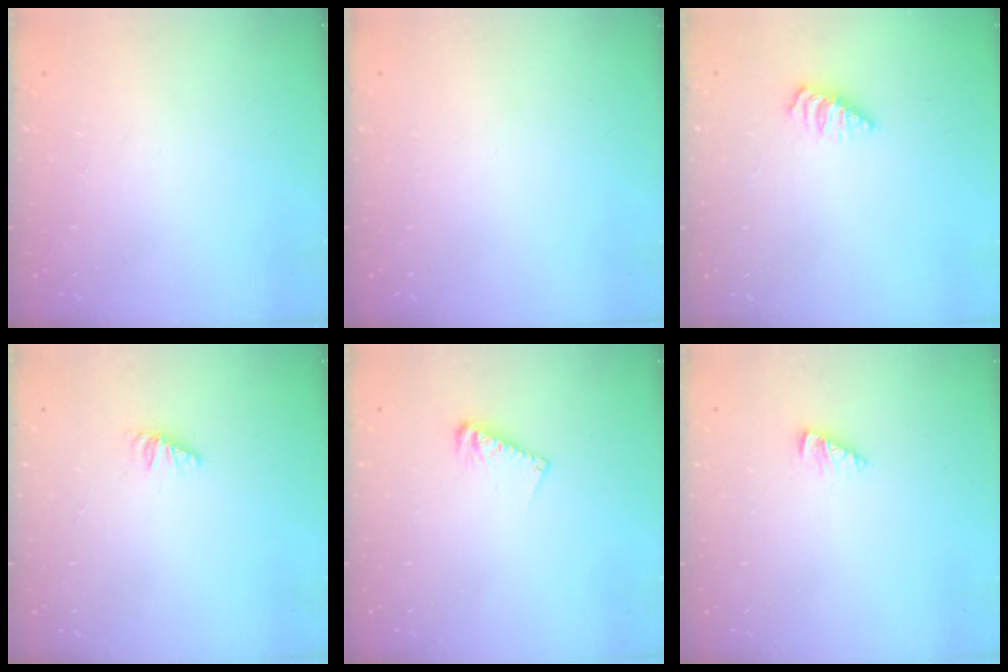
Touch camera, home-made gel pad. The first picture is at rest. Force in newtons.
{"total": 0.0}
{"total": 2.5, "press": 2.5, "slide": 0.3}
{"total": 1.3, "press": 1.2, "slide": 0.2}
{"total": 5.6, "press": 5.6, "slide": 0.2}
{"total": 3.6, "press": 3.6, "slide": 0.0}